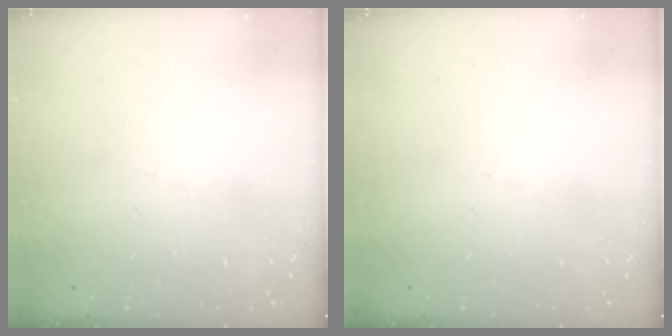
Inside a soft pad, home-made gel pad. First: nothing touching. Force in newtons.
{"total": 0.0}